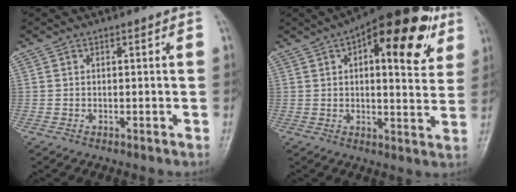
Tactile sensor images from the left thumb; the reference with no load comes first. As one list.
[{"total": 19.9, "force": [8.1, 8.3, 16.1], "torque": [-0.192, -0.005, 0.104]}]